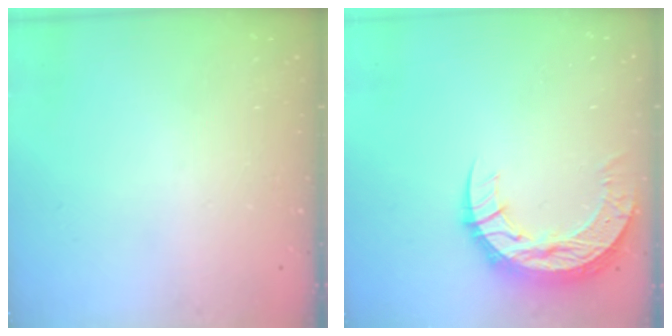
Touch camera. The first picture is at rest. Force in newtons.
{"total": 12.6, "press": 12.6, "slide": 0.9}